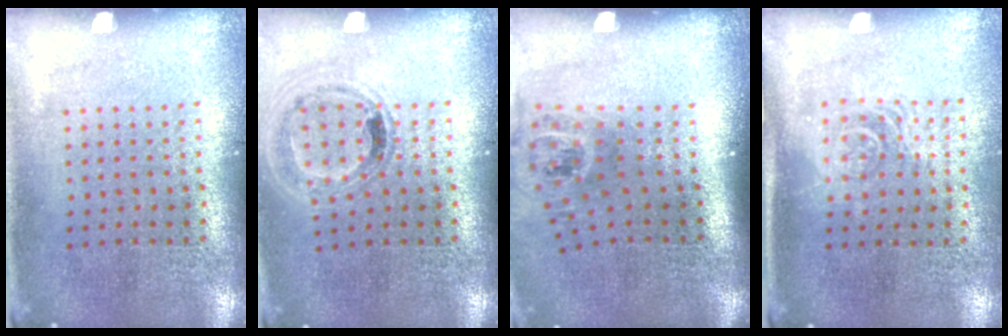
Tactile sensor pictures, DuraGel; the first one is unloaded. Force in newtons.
{"total": 1.0, "press": 1.0, "slide": 0.1}
{"total": 1.8, "press": 1.3, "slide": 1.3}
{"total": 1.5, "press": 1.2, "slide": 0.9}